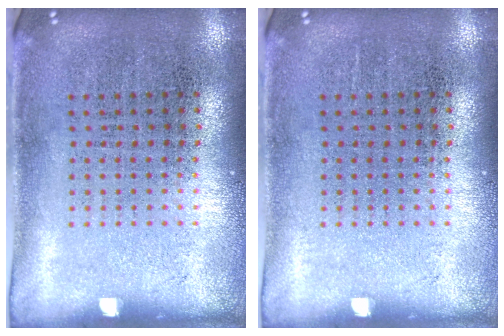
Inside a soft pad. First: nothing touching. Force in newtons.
{"total": 0.0}